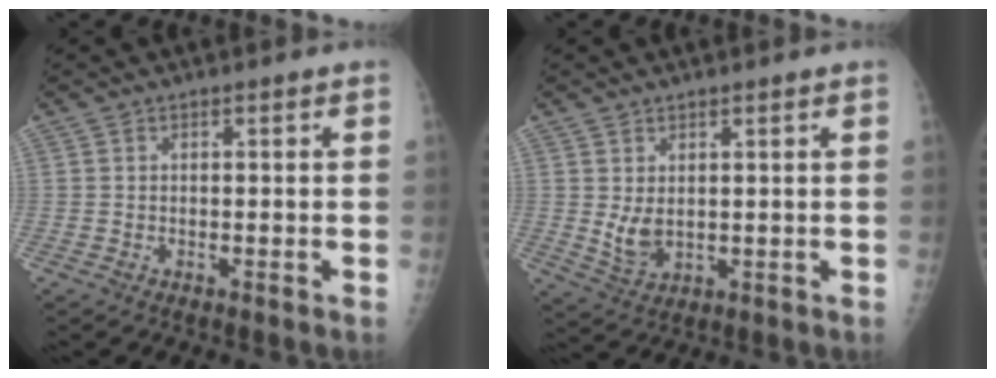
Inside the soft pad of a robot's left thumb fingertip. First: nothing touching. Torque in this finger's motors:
{"motor_torque": [0.26, 0.35, 0.77, 0.03, 0.08]}